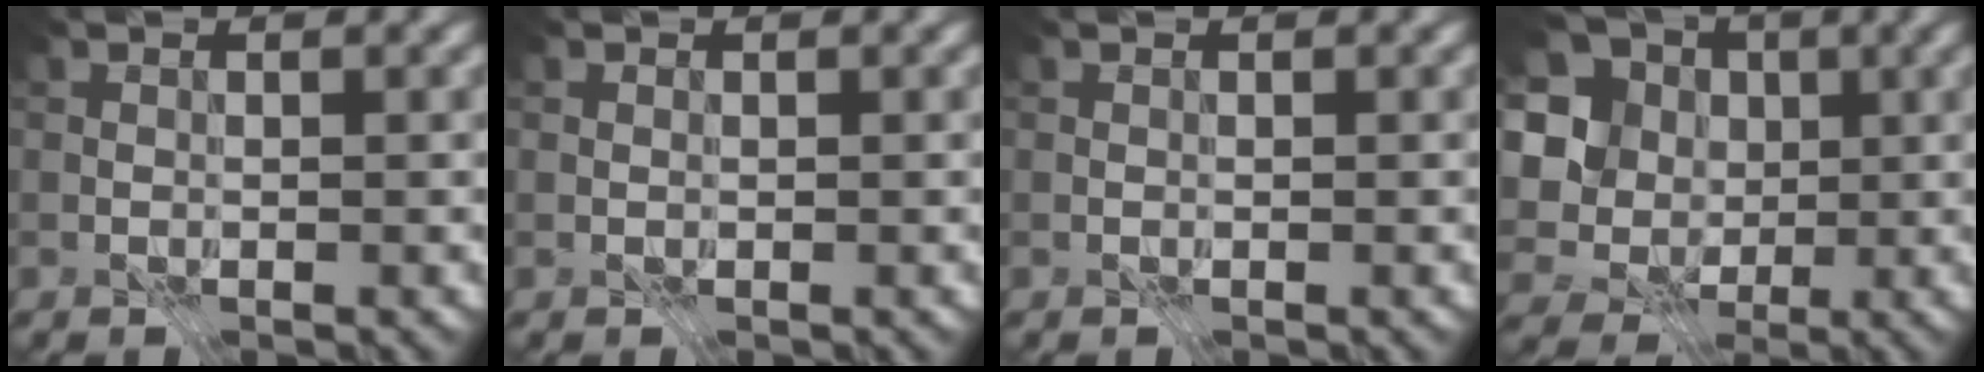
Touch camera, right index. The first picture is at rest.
{"total": 0.0}
{"total": 0.0}
{"total": 12.9, "force": [0.5, 11.6, 5.5], "torque": [-0.165, 0.016, -0.011]}